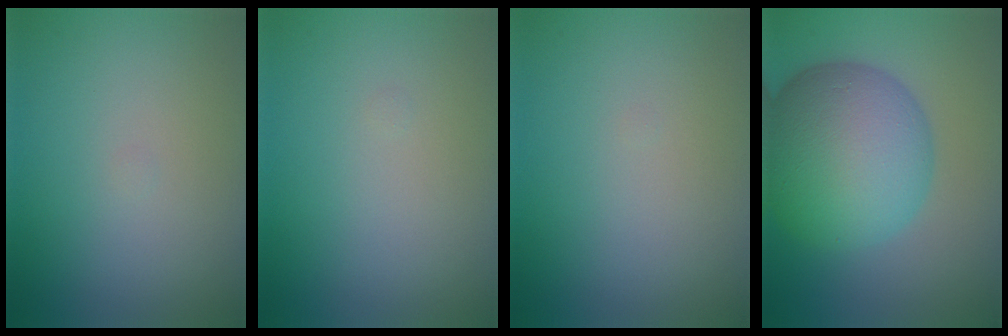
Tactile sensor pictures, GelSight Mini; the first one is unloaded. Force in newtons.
{"total": 0.0}
{"total": 0.0}
{"total": 12.4, "press": 12.4, "slide": 0.1}